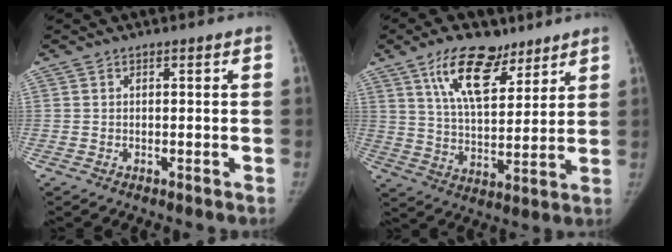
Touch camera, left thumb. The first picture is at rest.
{"total": 14.1, "force": [8.6, 6.7, 8.9], "torque": [-0.122, -0.044, 0.153]}